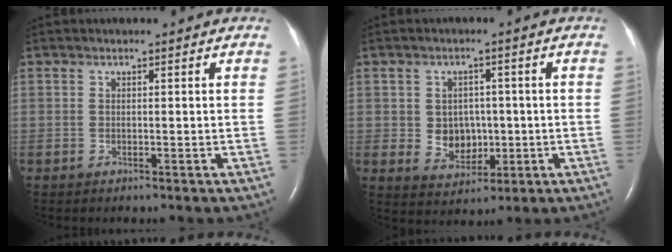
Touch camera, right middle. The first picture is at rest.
{"total": 5.4, "force": [-0.2, 4.4, 3.1], "torque": [-0.049, 0.008, 0.009]}